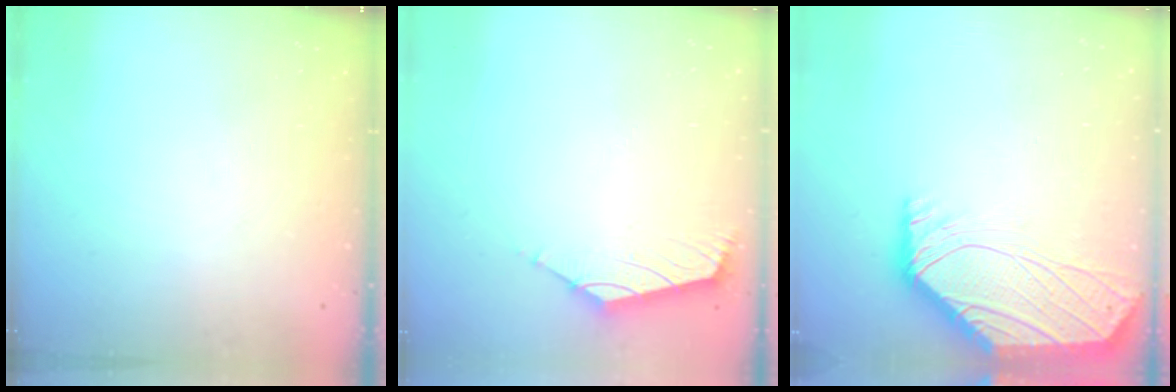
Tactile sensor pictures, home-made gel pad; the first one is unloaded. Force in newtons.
{"total": 1.6, "press": 1.4, "slide": 0.6}
{"total": 1.3, "press": 1.2, "slide": 0.4}